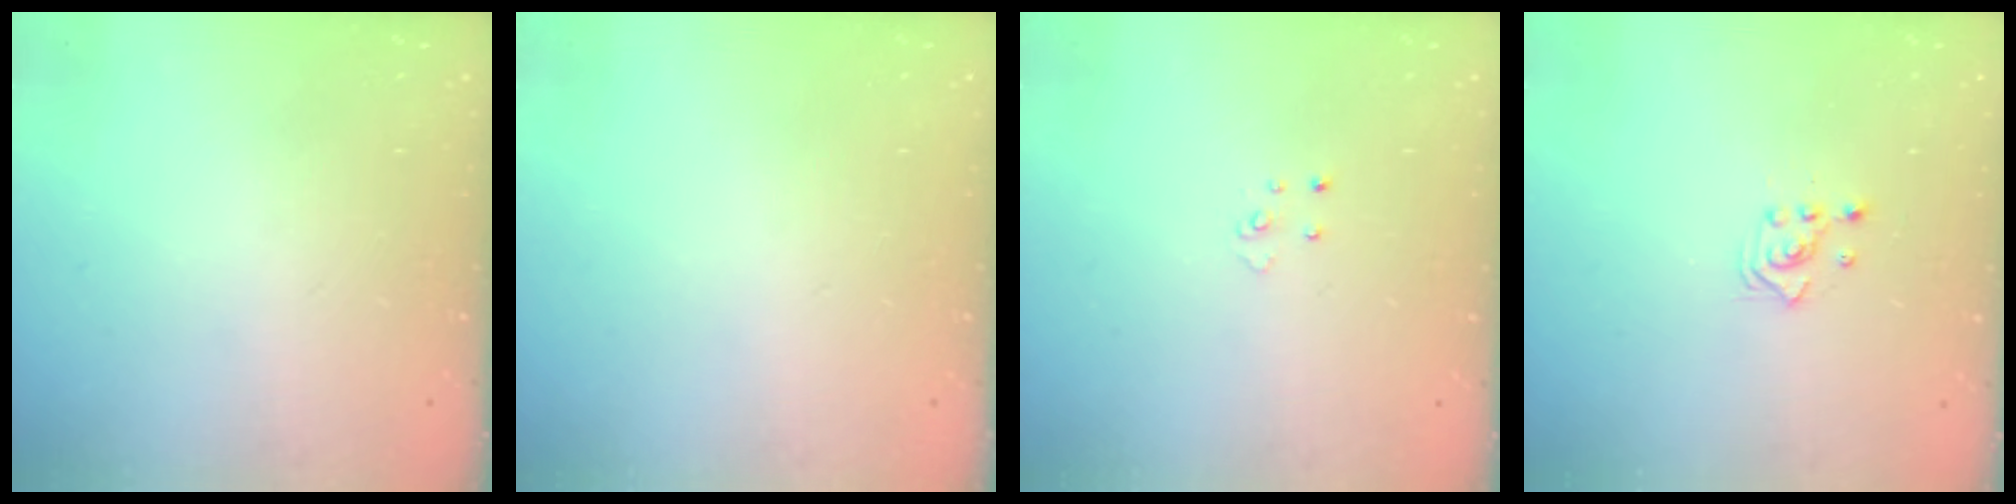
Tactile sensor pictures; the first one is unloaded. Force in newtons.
{"total": 0.0}
{"total": 3.2, "press": 3.2, "slide": 0.3}
{"total": 2.5, "press": 2.5, "slide": 0.3}